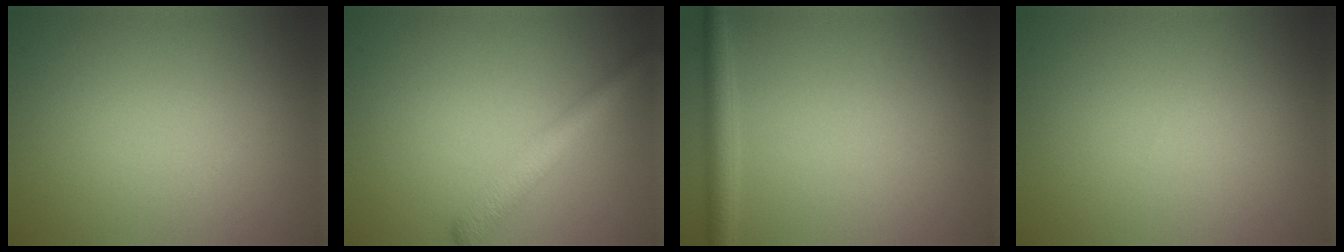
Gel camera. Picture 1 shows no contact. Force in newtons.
{"total": 3.1, "press": 3.1, "slide": 0.1}
{"total": 2.3, "press": 2.3, "slide": 0.1}
{"total": 0.0}